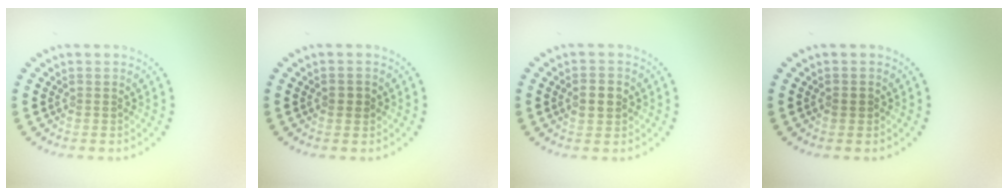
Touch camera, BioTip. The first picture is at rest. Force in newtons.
{"total": 1.3, "press": 1.3, "slide": 0.3}
{"total": 2.5, "press": 2.5, "slide": 0.1}
{"total": 0.8, "press": 0.8, "slide": 0.1}